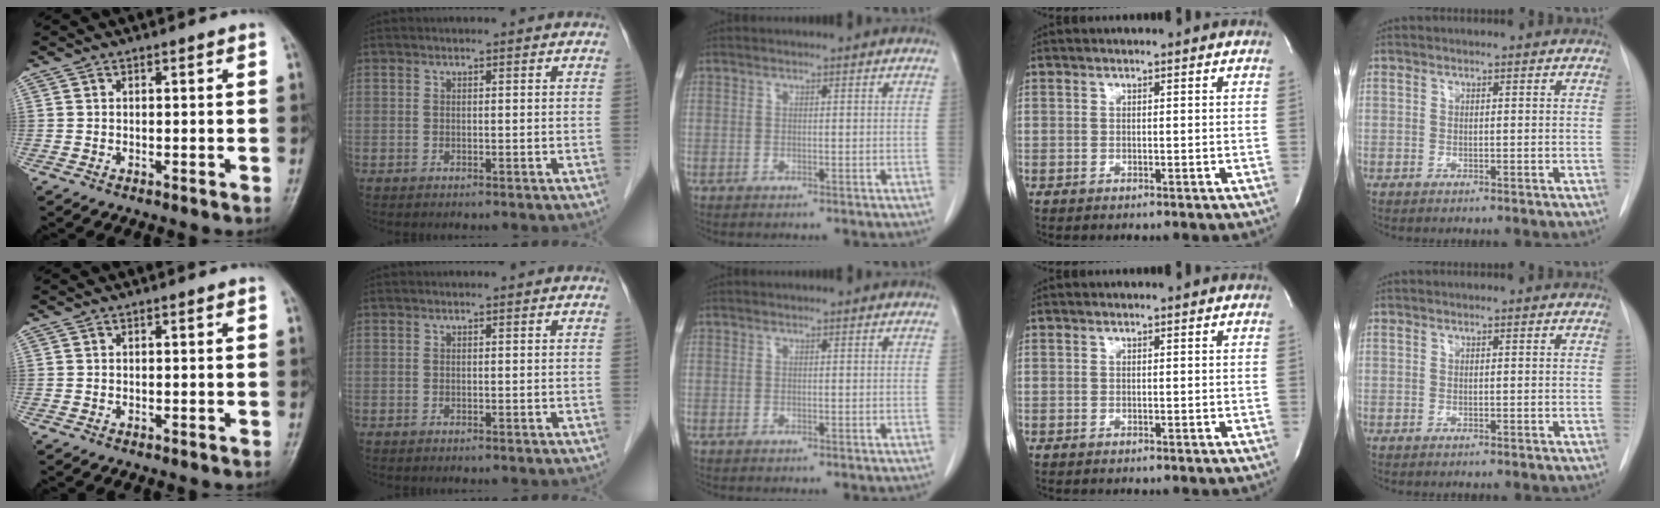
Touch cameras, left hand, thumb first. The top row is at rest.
{}